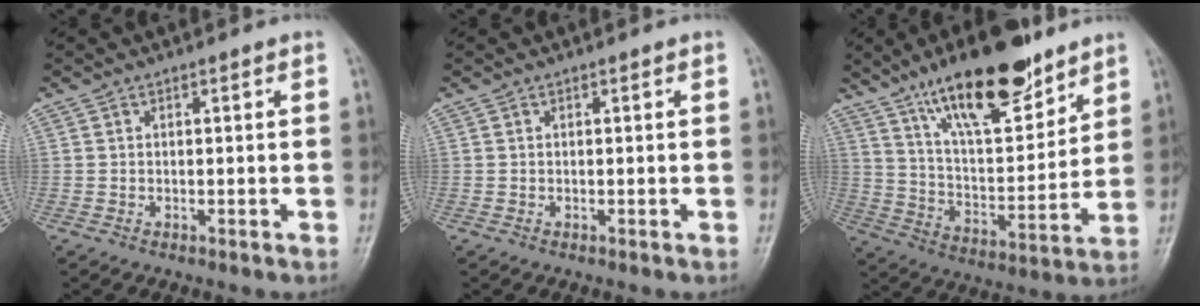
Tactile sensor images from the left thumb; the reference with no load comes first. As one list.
[{"total": 0.0}, {"total": 20.1, "force": [13.5, 6.9, 13.2], "torque": [-0.177, -0.071, 0.236]}]